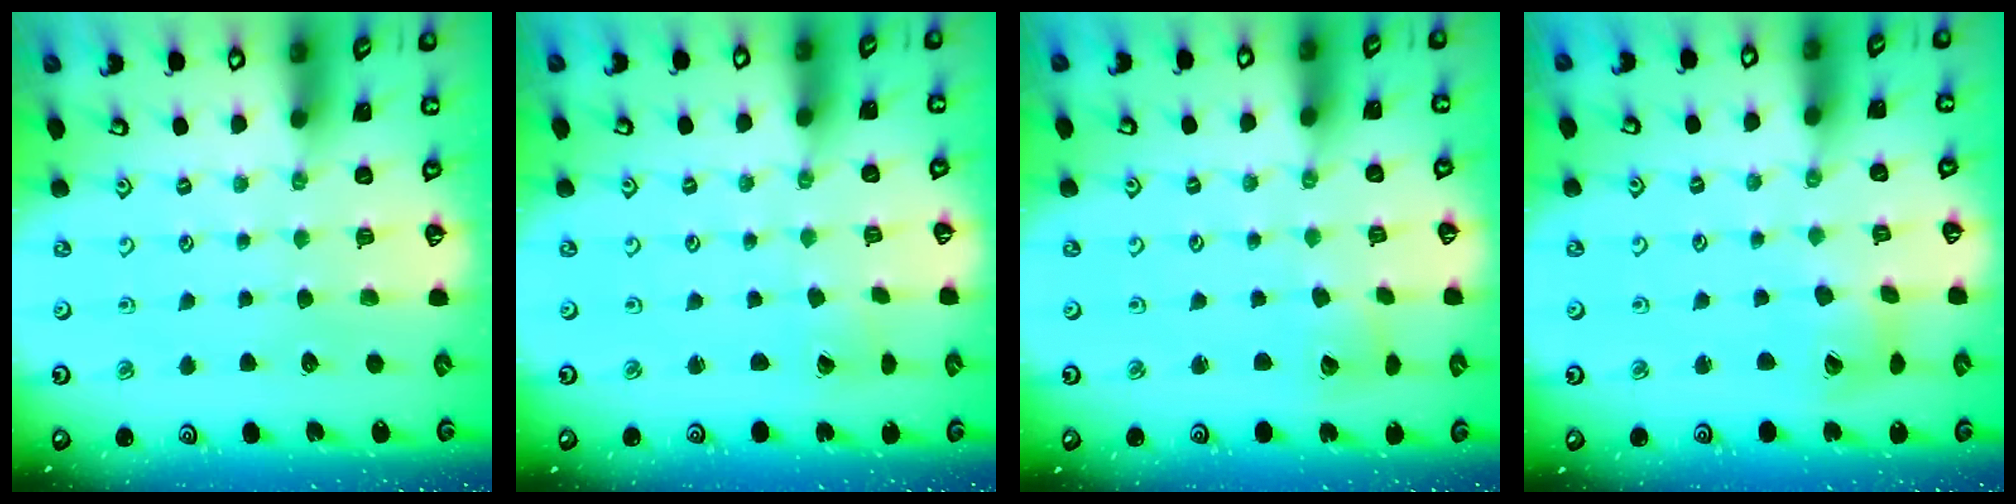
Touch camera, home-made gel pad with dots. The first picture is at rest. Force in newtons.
{"total": 1.5, "press": 1.5, "slide": 0.1}
{"total": 2.1, "press": 2.1, "slide": 0.3}
{"total": 6.7, "press": 6.6, "slide": 0.9}